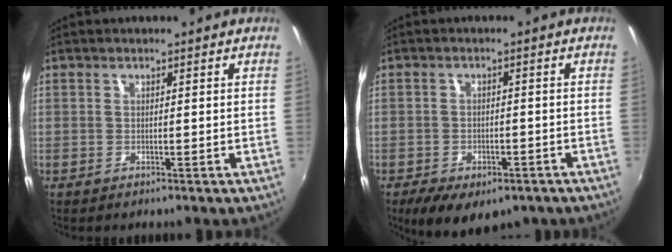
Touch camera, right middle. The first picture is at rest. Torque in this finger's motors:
{"motor_torque": [0.52, -0.52, 0.25, 0.07]}